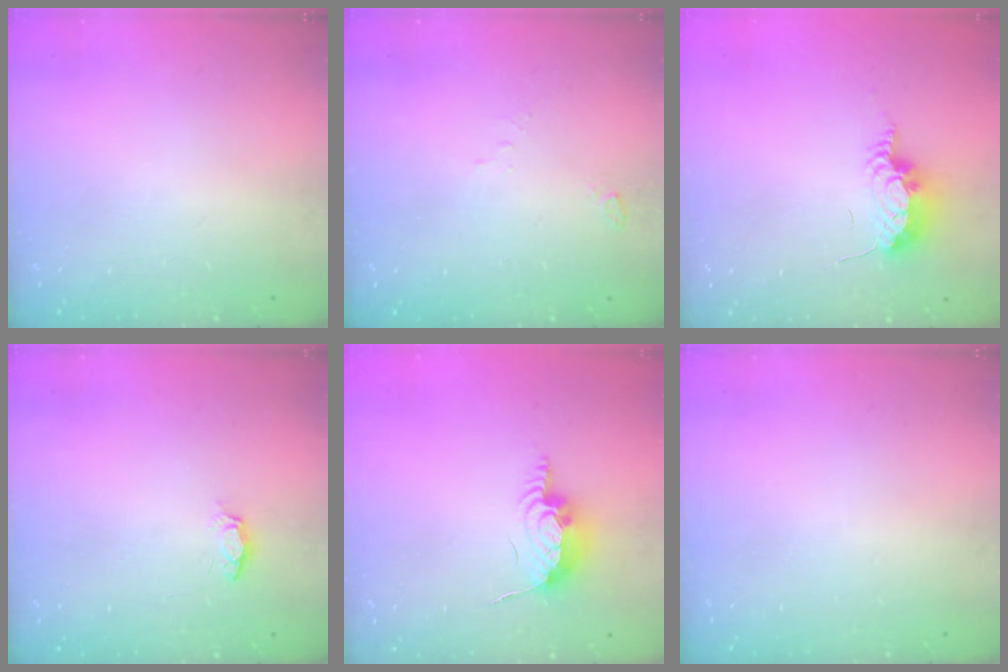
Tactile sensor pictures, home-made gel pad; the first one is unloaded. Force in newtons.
{"total": 3.0, "press": 2.1, "slide": 2.1}
{"total": 7.5, "press": 7.4, "slide": 0.8}
{"total": 3.3, "press": 3.2, "slide": 0.5}
{"total": 11.5, "press": 11.0, "slide": 3.3}
{"total": 0.0}